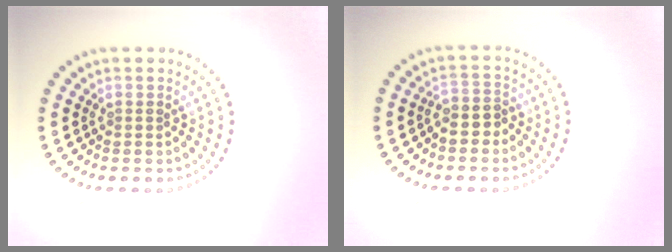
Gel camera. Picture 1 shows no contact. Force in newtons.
{"total": 1.6, "press": 1.4, "slide": 0.7}